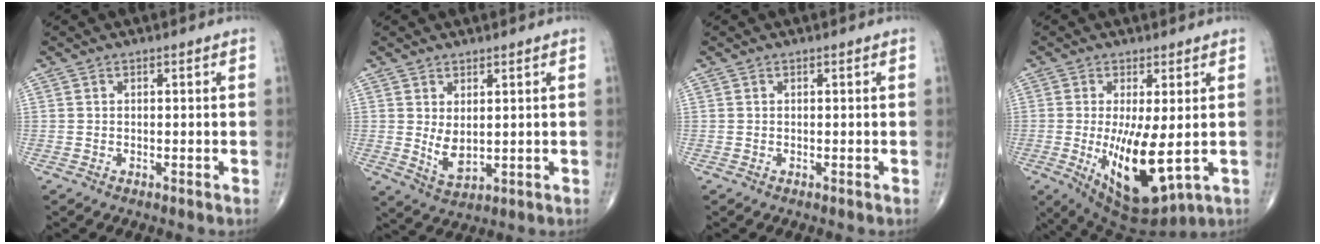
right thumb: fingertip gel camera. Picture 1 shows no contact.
{"total": 4.7, "force": [0.8, 2.5, 3.9], "torque": [-0.065, -0.015, 0.027]}
{"total": 0.0}
{"total": 13.0, "force": [-1.7, 4.6, 12.0], "torque": [-0.207, -0.029, -0.010]}